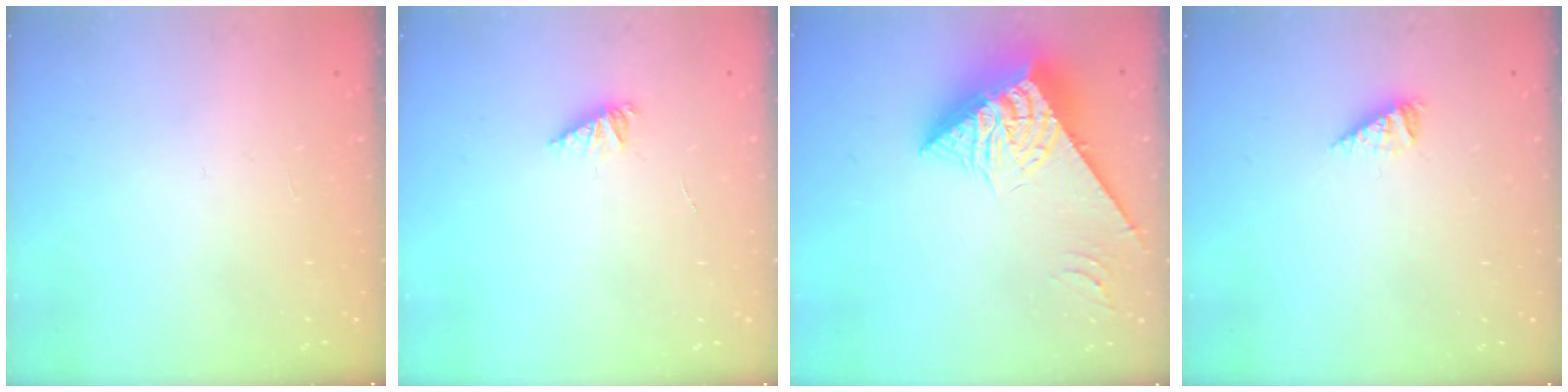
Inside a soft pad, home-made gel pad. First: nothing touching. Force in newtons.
{"total": 1.7, "press": 1.6, "slide": 0.4}
{"total": 7.2, "press": 7.2, "slide": 0.6}
{"total": 3.2, "press": 3.2, "slide": 0.2}